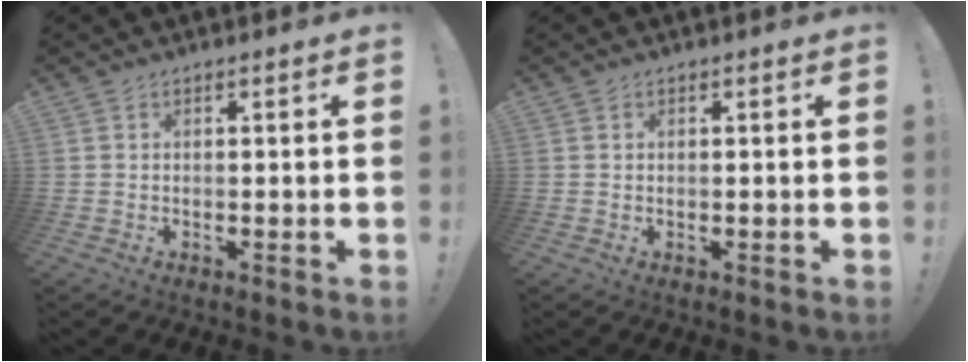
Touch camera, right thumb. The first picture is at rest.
{"total": 0.0}